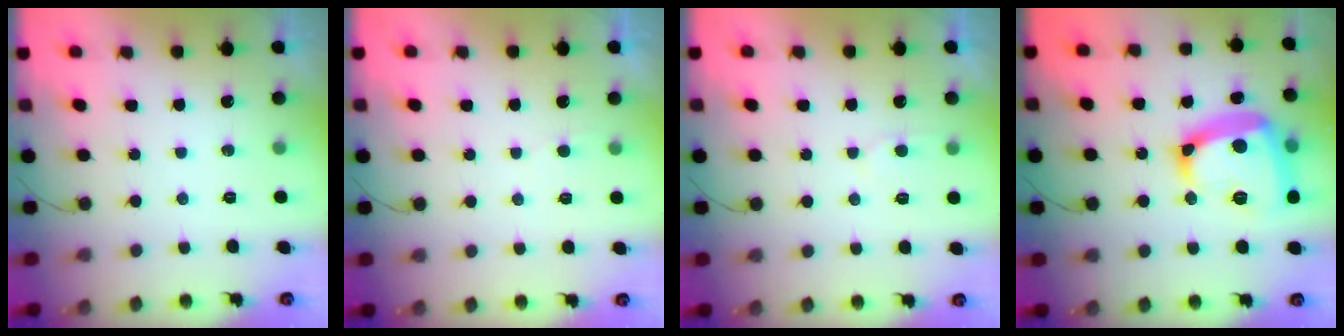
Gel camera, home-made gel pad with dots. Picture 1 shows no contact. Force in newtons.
{"total": 1.6, "press": 1.6, "slide": 0.2}
{"total": 4.7, "press": 4.7, "slide": 0.4}
{"total": 19.9, "press": 19.9, "slide": 1.7}